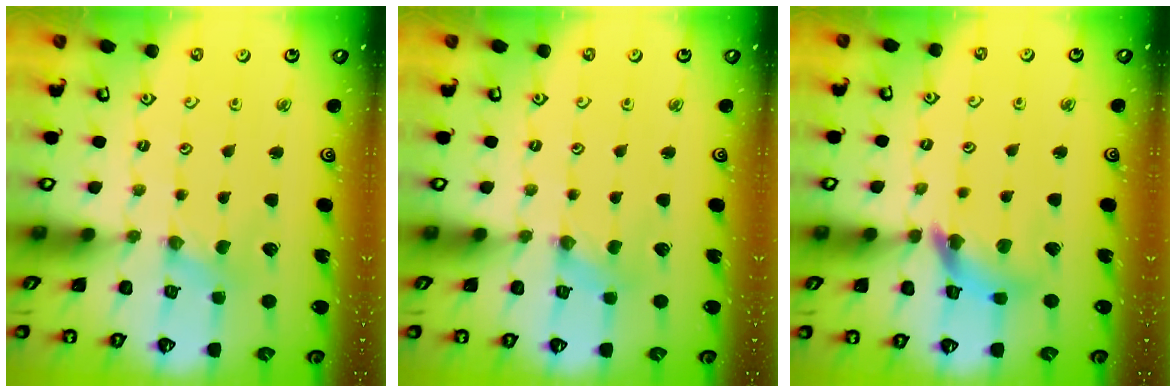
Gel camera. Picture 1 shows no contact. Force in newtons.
{"total": 0.0}
{"total": 10.0, "press": 10.0, "slide": 1.1}